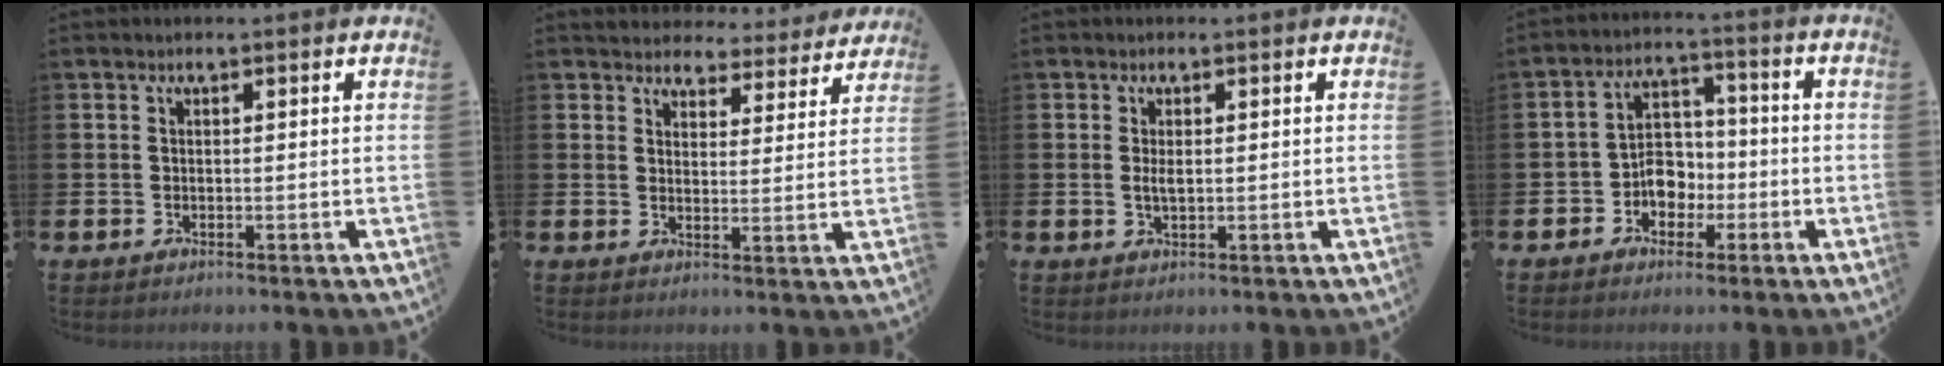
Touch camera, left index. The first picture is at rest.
{"total": 4.2, "force": [4.0, 1.4, 0.0], "torque": [-0.010, -0.035, 0.065]}
{"total": 1.7, "force": [0.2, 0.7, 1.5], "torque": [-0.023, 0.000, 0.001]}
{"total": 4.8, "force": [-1.4, 4.1, 2.0], "torque": [-0.039, 0.007, -0.033]}